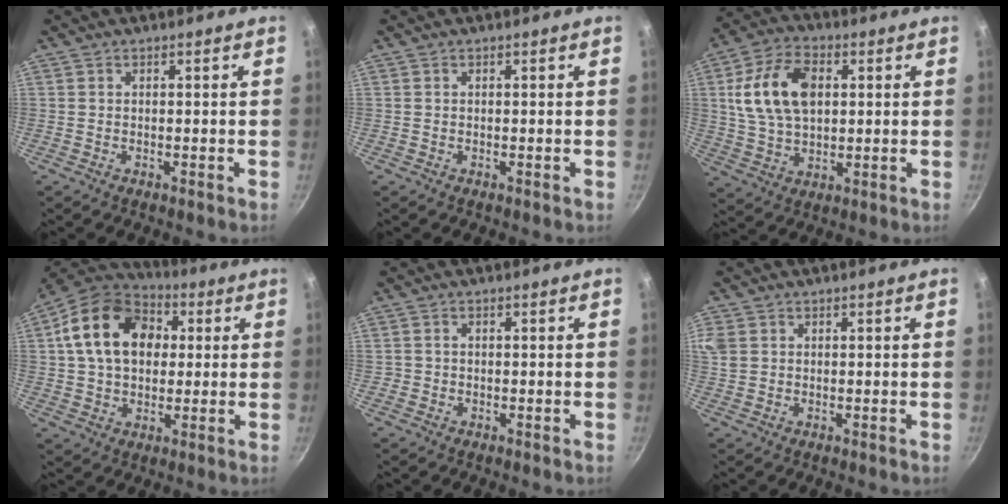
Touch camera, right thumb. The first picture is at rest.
{"total": 0.0}
{"total": 14.5, "force": [3.0, 9.3, 10.8], "torque": [-0.184, 0.005, 0.051]}
{"total": 18.3, "force": [3.9, 13.2, 12.0], "torque": [-0.186, 0.023, 0.053]}
{"total": 0.9, "force": [-0.1, 0.8, 0.2], "torque": [-0.001, 0.002, -0.004]}
{"total": 5.0, "force": [1.5, 4.0, 2.5], "torque": [-0.050, 0.006, 0.033]}